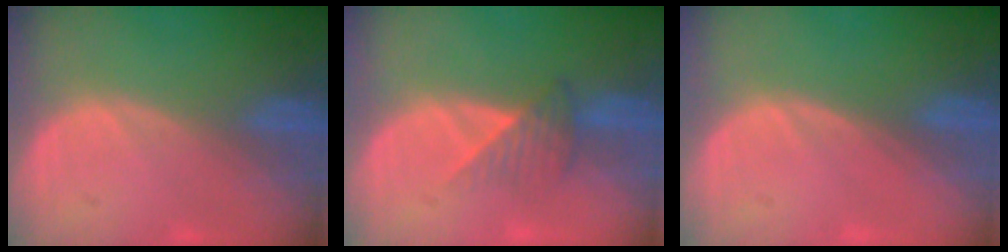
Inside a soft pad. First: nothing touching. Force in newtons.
{"total": 3.5, "press": 3.1, "slide": 1.5}
{"total": 0.0}